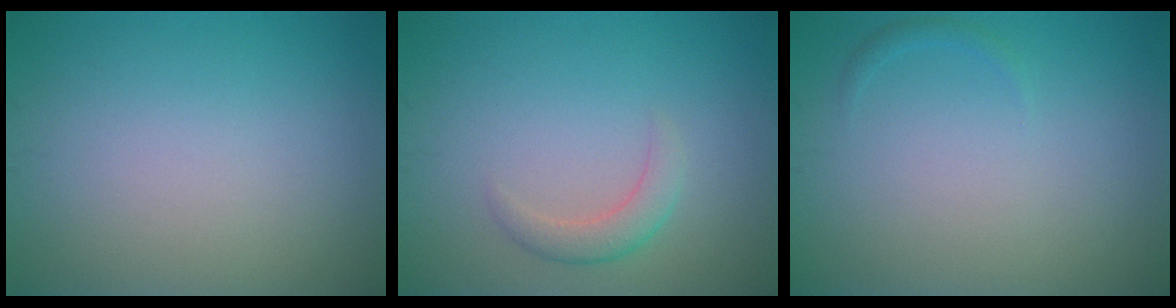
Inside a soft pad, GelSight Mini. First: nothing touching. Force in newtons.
{"total": 2.0, "press": 1.9, "slide": 0.2}
{"total": 0.6, "press": 0.6, "slide": 0.0}